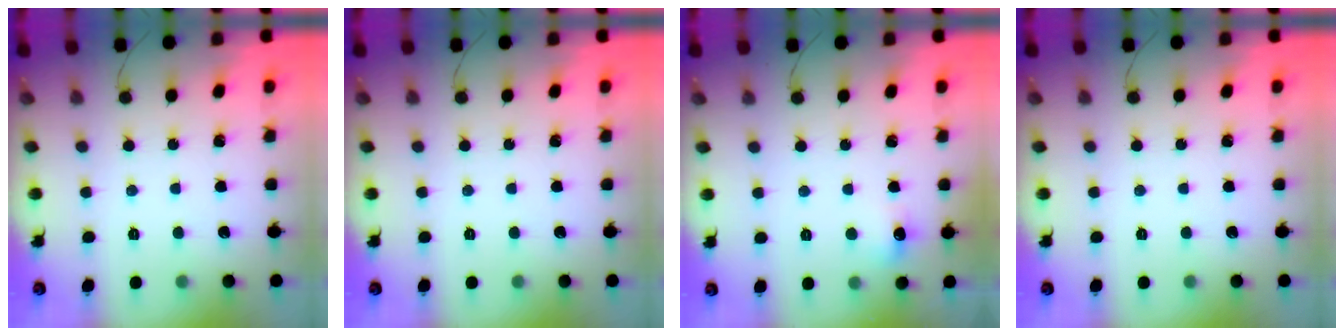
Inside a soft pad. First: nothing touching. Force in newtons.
{"total": 0.0}
{"total": 6.4, "press": 6.2, "slide": 1.6}
{"total": 0.0}